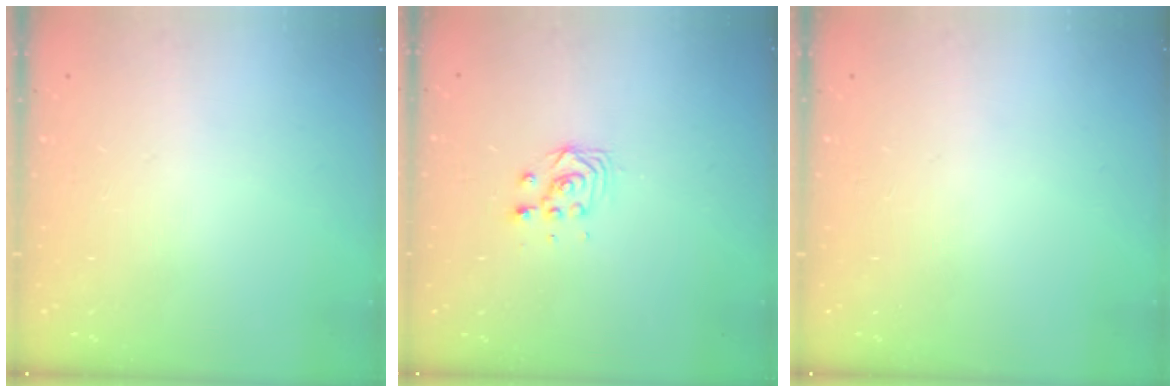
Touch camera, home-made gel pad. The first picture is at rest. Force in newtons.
{"total": 4.6, "press": 4.5, "slide": 0.2}
{"total": 0.0}